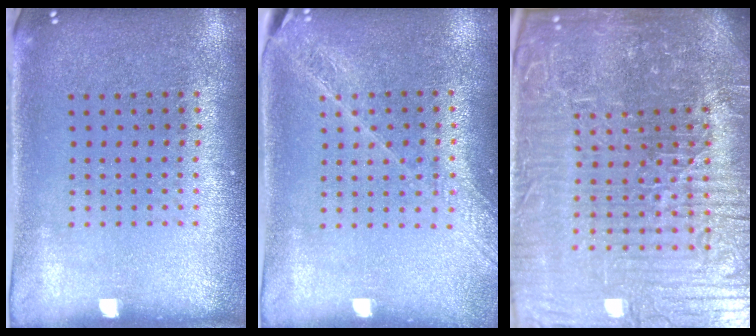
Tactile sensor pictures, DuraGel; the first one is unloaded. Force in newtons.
{"total": 1.6, "press": 1.5, "slide": 0.4}
{"total": 7.7, "press": 6.9, "slide": 3.4}